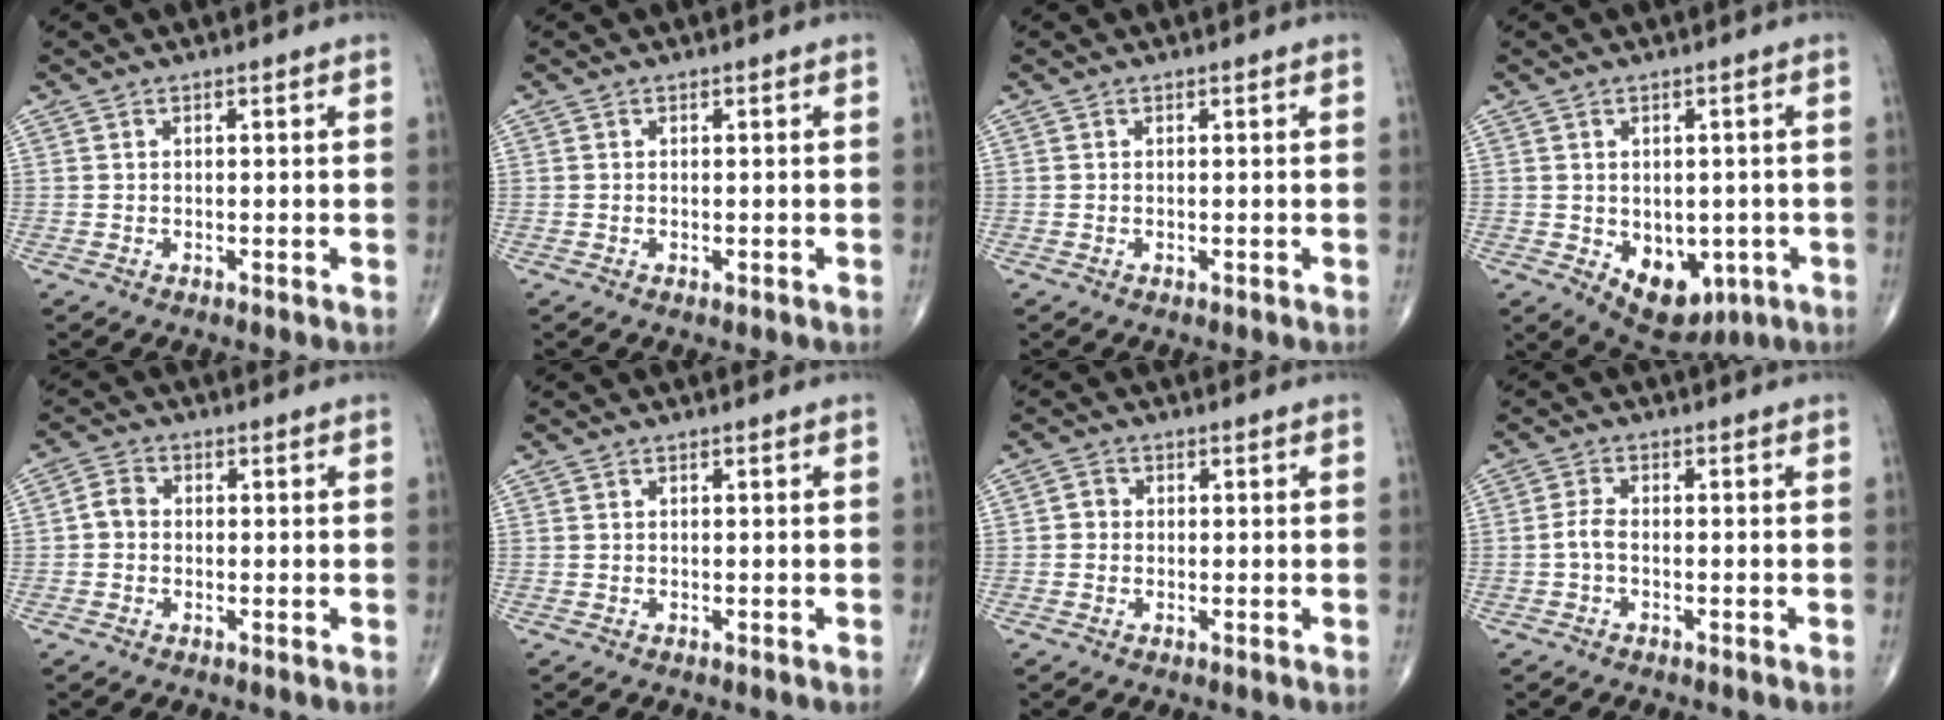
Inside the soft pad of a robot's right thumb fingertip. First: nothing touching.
{"total": 0.6, "force": [-0.2, 0.3, 0.5], "torque": [-0.010, -0.002, -0.002]}
{"total": 0.0}
{"total": 10.1, "force": [-3.1, 6.8, 6.8], "torque": [-0.067, 0.000, -0.027]}
{"total": 3.1, "force": [-0.3, 2.6, 1.6], "torque": [-0.023, 0.010, -0.012]}
{"total": 0.0}
{"total": 1.8, "force": [-0.1, 1.7, 0.7], "torque": [-0.001, 0.005, -0.006]}
{"total": 2.2, "force": [-0.7, 1.0, 1.9], "torque": [-0.041, 0.004, -0.018]}